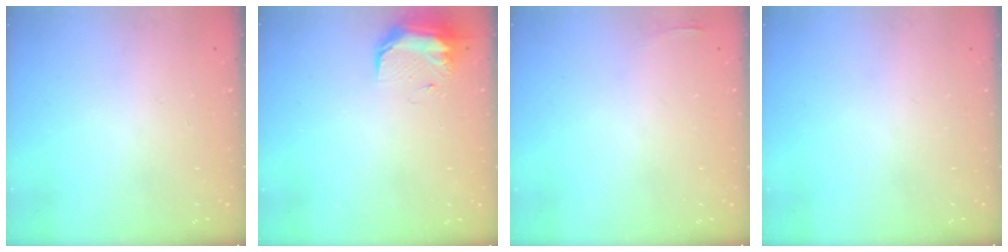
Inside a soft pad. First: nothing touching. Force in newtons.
{"total": 11.4, "press": 9.6, "slide": 6.1}
{"total": 3.3, "press": 2.7, "slide": 1.8}
{"total": 0.0}